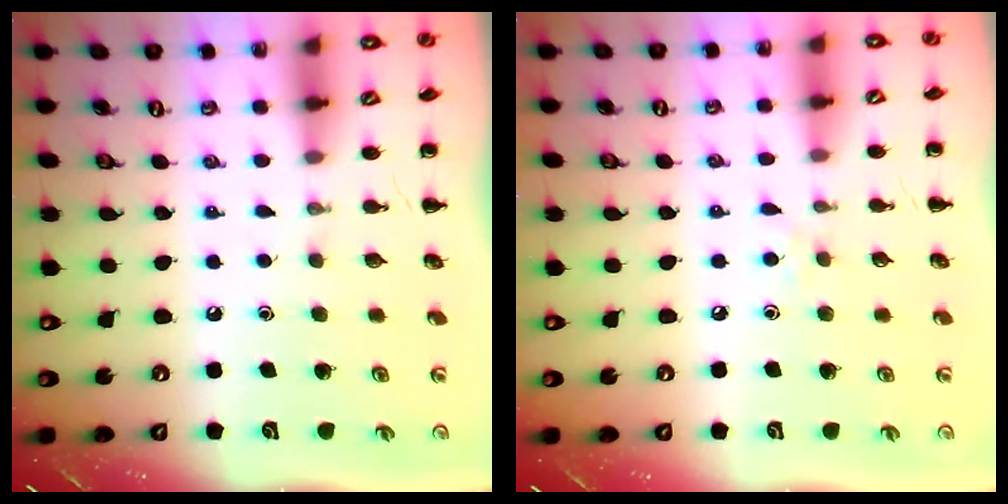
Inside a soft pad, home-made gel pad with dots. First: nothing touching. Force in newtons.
{"total": 3.7, "press": 3.5, "slide": 1.3}